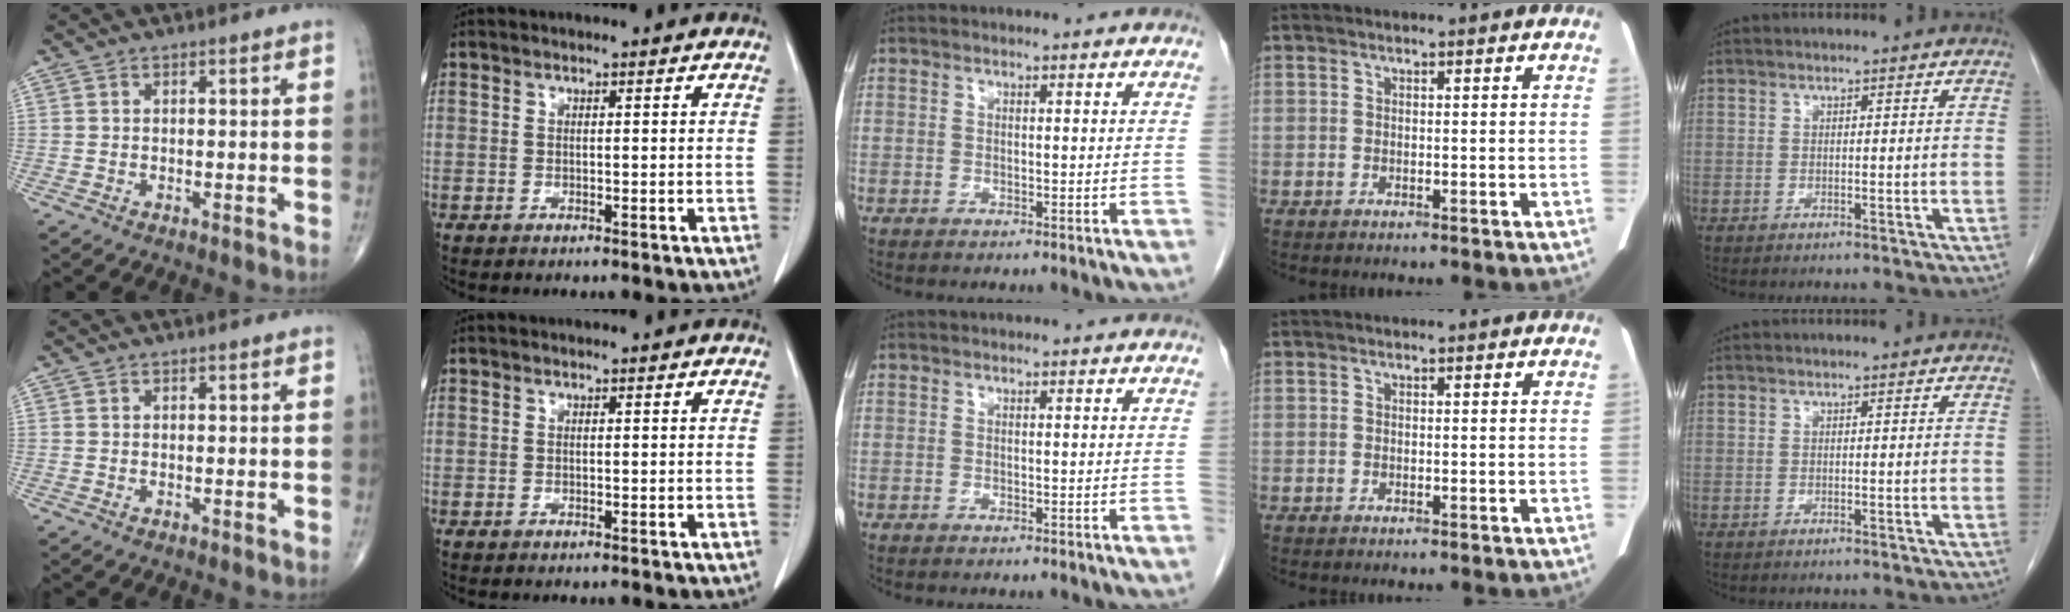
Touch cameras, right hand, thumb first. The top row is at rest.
{}